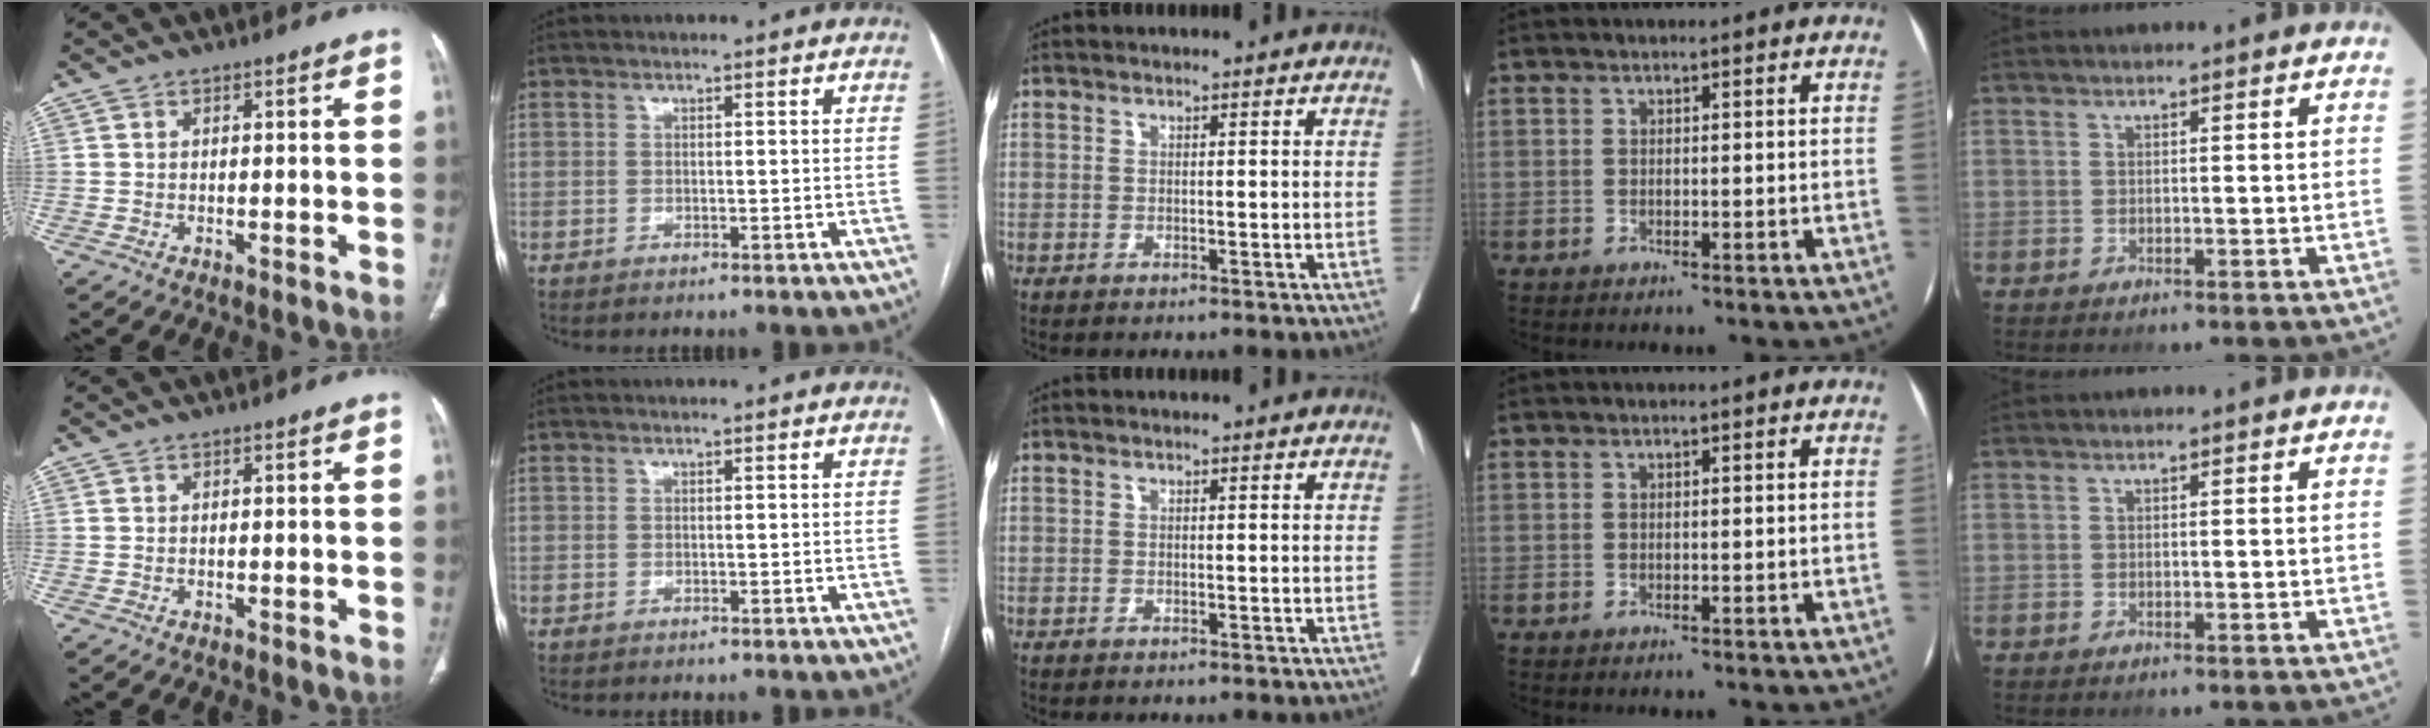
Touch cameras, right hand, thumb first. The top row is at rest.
{}